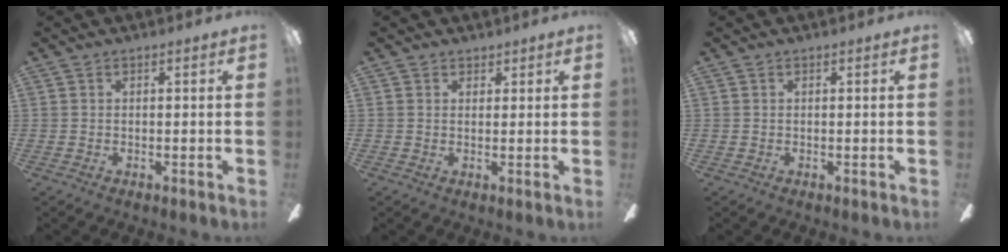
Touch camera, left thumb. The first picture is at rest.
{"total": 2.0, "force": [1.5, 1.3, 0.1], "torque": [0.005, -0.001, 0.029]}
{"total": 0.0}